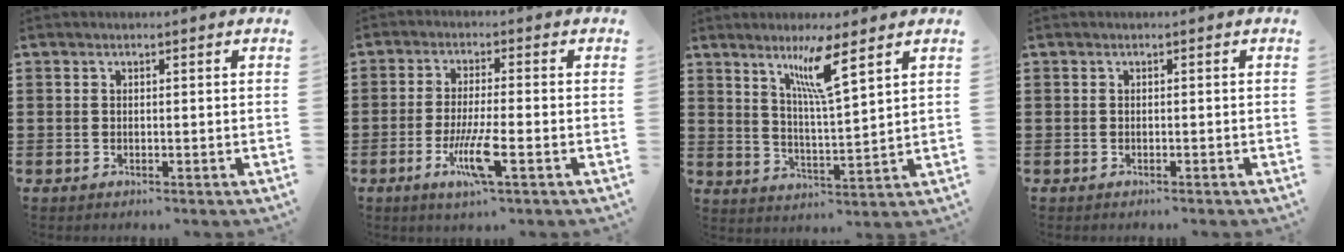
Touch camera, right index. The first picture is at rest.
{"total": 6.9, "force": [-2.8, 0.8, 6.3], "torque": [-0.126, -0.016, -0.053]}
{"total": 7.6, "force": [4.8, 0.4, 5.9], "torque": [-0.112, -0.009, 0.077]}
{"total": 0.0}